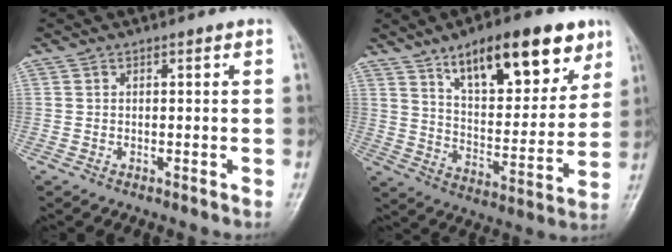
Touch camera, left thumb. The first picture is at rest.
{"total": 20.4, "force": [12.0, 8.2, 14.2], "torque": [-0.166, -0.049, 0.194]}